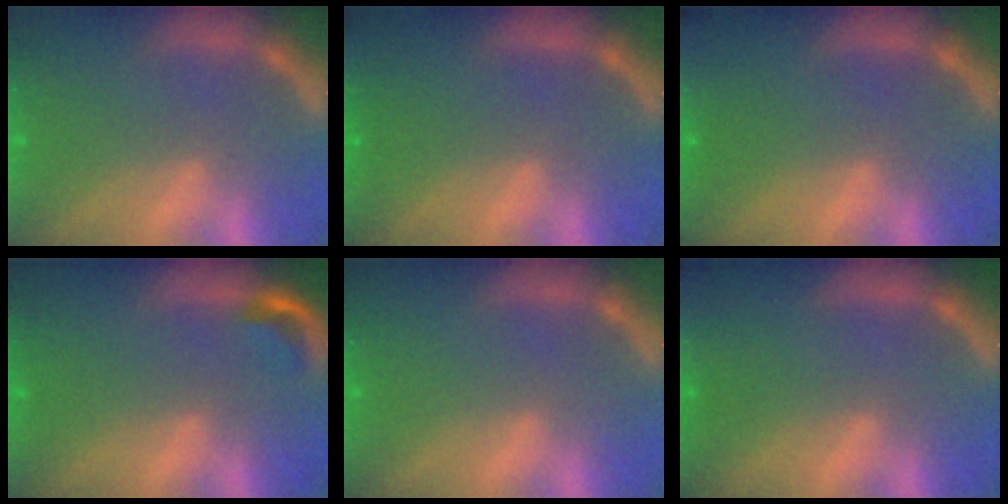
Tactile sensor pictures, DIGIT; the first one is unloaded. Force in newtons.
{"total": 1.4}
{"total": 5.4}
{"total": 1.9}
{"total": 0.0}
{"total": 8.5}